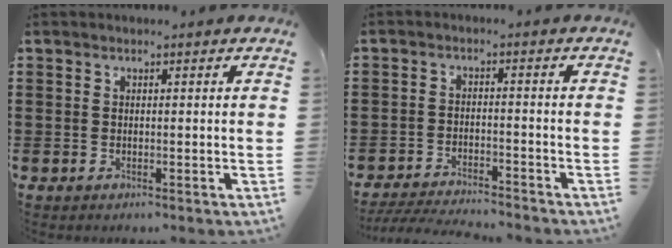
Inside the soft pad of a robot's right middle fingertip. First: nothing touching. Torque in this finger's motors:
{"motor_torque": [0.33, 0.29, 0.05, 0.08]}